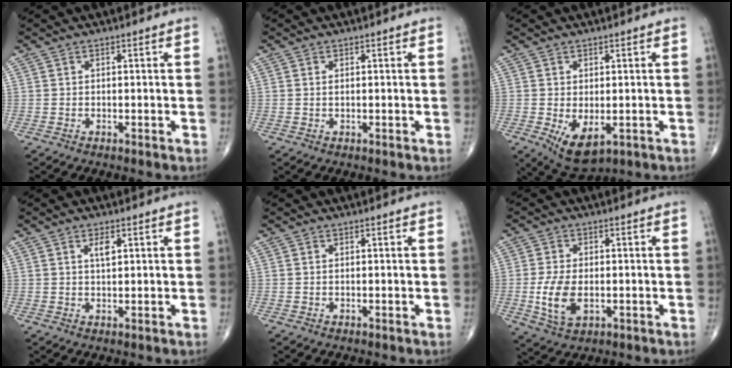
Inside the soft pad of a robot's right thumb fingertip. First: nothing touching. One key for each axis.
{"total": 0.6, "fx": 0.1, "fy": 0.3, "fz": 0.5, "tx": -0.011, "ty": 0.001, "tz": 0.004}
{"total": 6.6, "fx": -1.6, "fy": 3.5, "fz": 5.4, "tx": -0.083, "ty": -0.011, "tz": -0.010}
{"total": 2.5, "fx": 1.0, "fy": 1.0, "fz": 2.0, "tx": -0.032, "ty": -0.004, "tz": 0.019}
{"total": 0.0}
{"total": 7.7, "fx": -1.2, "fy": 4.4, "fz": 6.3, "tx": -0.124, "ty": -0.007, "tz": -0.018}